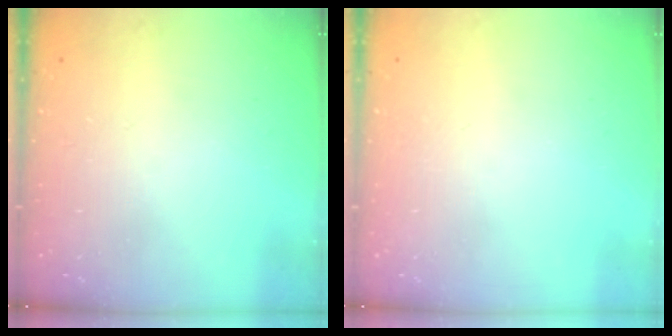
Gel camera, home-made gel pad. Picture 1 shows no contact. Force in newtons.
{"total": 0.0}